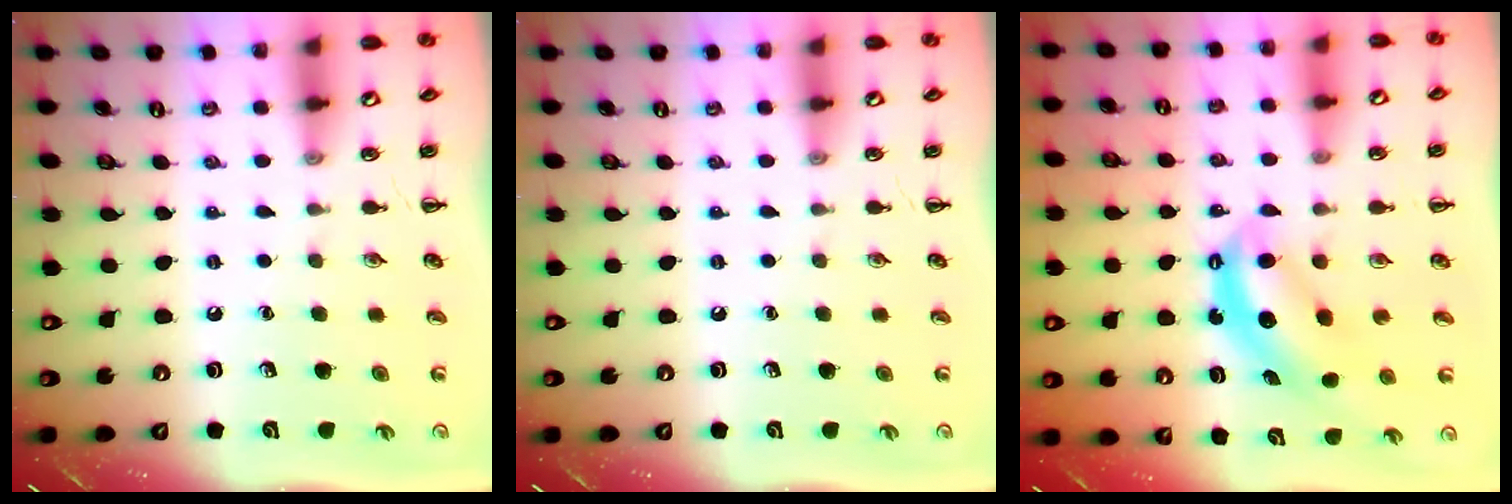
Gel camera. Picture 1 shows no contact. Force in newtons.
{"total": 0.0}
{"total": 6.0, "press": 6.0, "slide": 0.8}